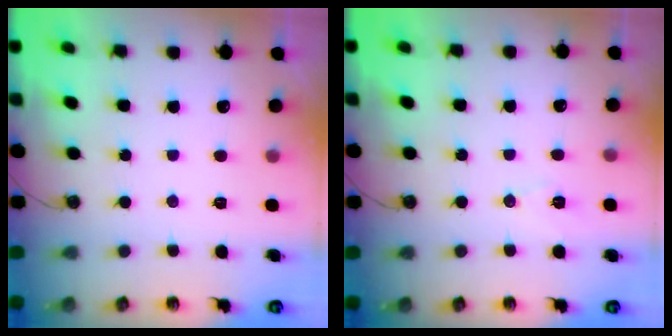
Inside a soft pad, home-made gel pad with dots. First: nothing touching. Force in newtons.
{"total": 6.8, "press": 5.2, "slide": 4.4}